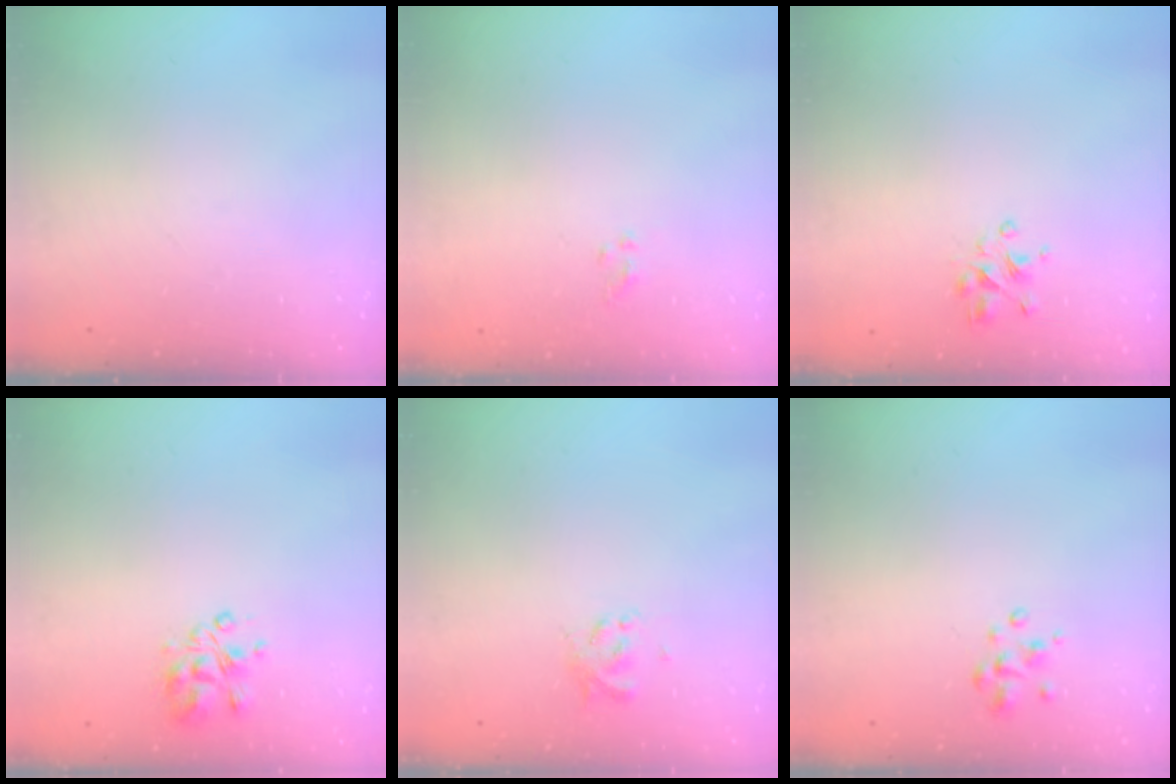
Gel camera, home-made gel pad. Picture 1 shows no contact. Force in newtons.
{"total": 1.3, "press": 1.2, "slide": 0.5}
{"total": 3.2, "press": 2.9, "slide": 1.2}
{"total": 5.3, "press": 5.0, "slide": 1.6}
{"total": 2.8, "press": 2.8, "slide": 0.6}
{"total": 2.0, "press": 1.9, "slide": 0.6}